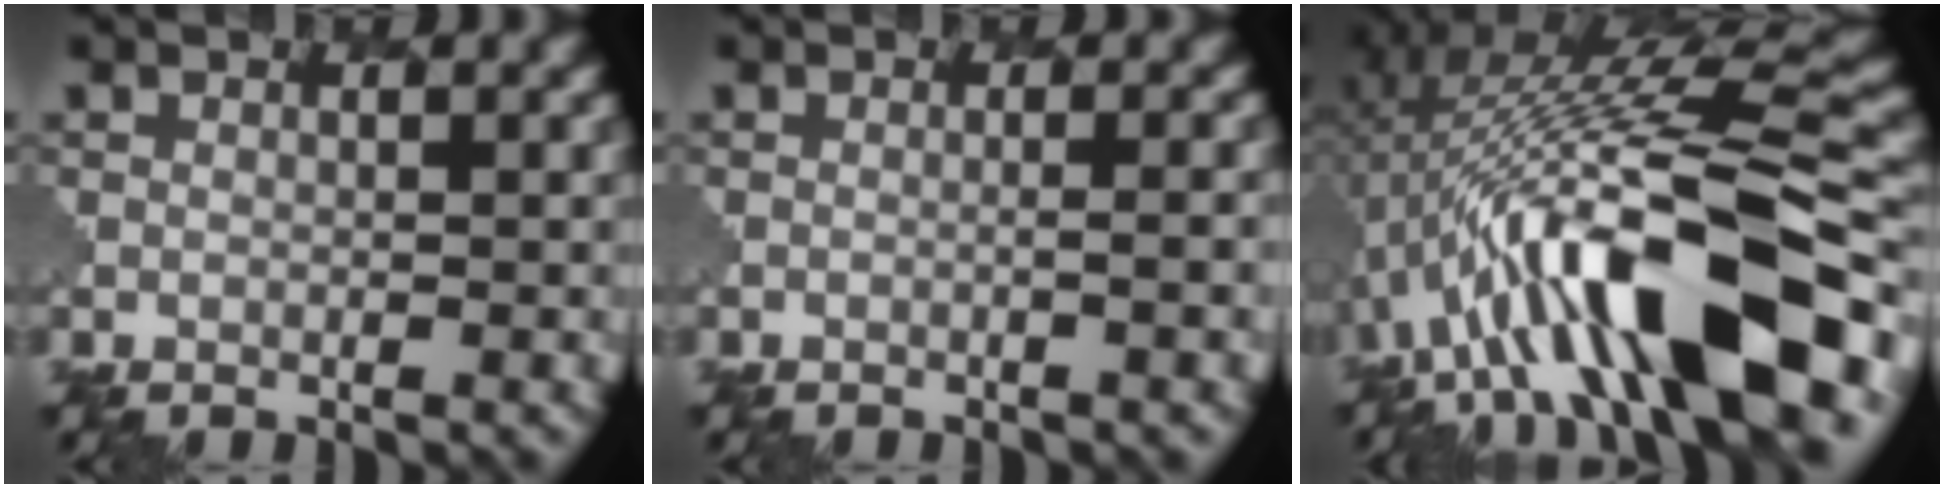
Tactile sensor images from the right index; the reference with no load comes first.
{"total": 1.6, "force": [-0.3, 0.5, 1.5], "torque": [-0.001, 0.009, -0.012]}
{"total": 15.0, "force": [-3.2, 4.5, 13.9], "torque": [-0.217, 0.023, -0.045]}